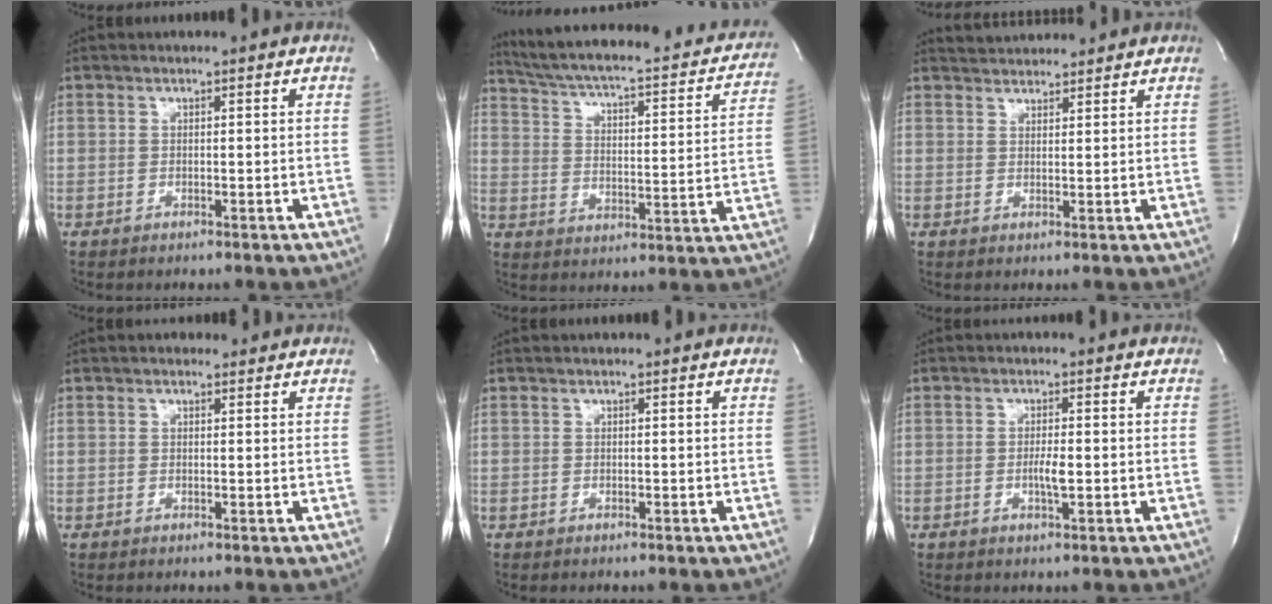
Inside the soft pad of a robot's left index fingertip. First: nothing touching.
{"total": 25.6, "force": [22.0, 5.3, 11.9], "torque": [-0.183, -0.019, 0.279]}
{"total": 4.6, "force": [4.5, 0.7, 0.4], "torque": [-0.013, 0.028, 0.071]}
{"total": 1.1, "force": [0.9, 0.7, 0.1], "torque": [-0.004, 0.006, 0.009]}
{"total": 0.0}
{"total": 2.5, "force": [-0.5, 0.3, 2.4], "torque": [-0.049, -0.003, -0.009]}